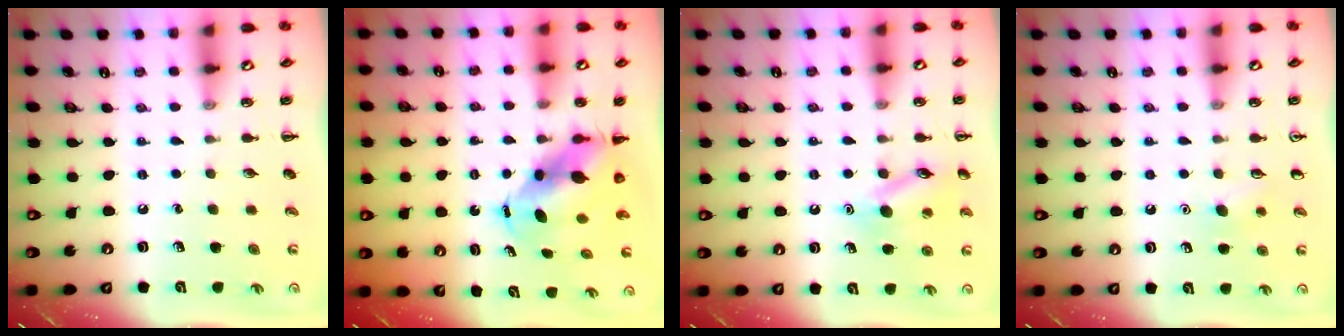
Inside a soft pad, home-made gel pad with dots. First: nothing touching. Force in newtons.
{"total": 7.2, "press": 6.9, "slide": 2.0}
{"total": 11.8, "press": 11.7, "slide": 1.6}
{"total": 5.2, "press": 5.0, "slide": 1.4}